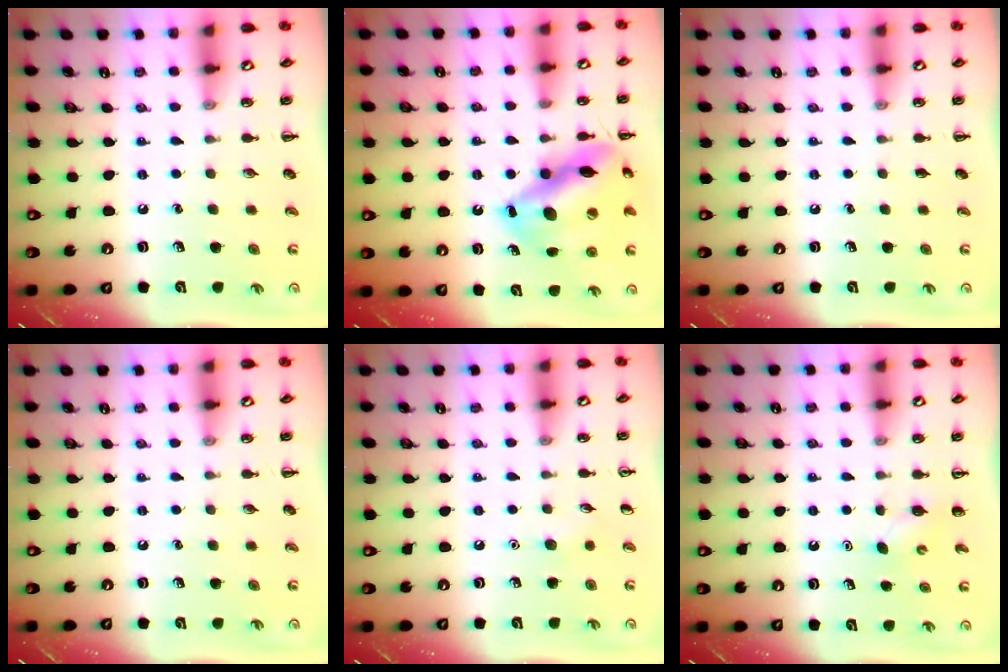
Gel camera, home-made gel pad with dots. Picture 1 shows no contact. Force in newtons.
{"total": 16.9, "press": 16.8, "slide": 1.8}
{"total": 0.0}
{"total": 0.0}
{"total": 4.1, "press": 3.9, "slide": 1.3}
{"total": 2.7, "press": 2.6, "slide": 0.7}